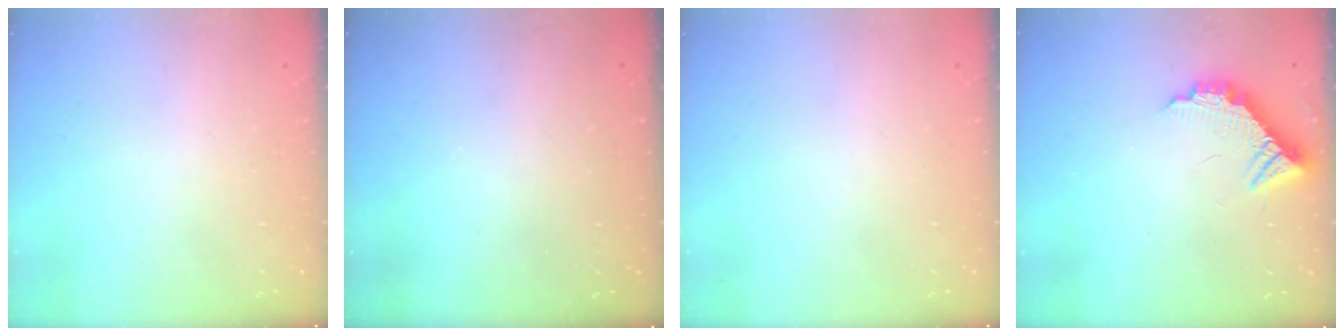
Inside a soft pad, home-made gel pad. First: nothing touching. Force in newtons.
{"total": 3.0, "press": 3.0, "slide": 0.3}
{"total": 0.0}
{"total": 10.7, "press": 10.7, "slide": 0.3}